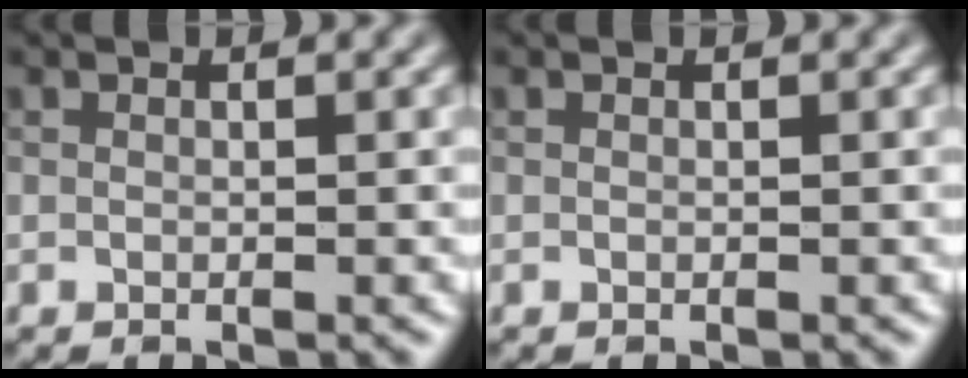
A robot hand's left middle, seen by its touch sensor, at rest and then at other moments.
{"total": 0.0}